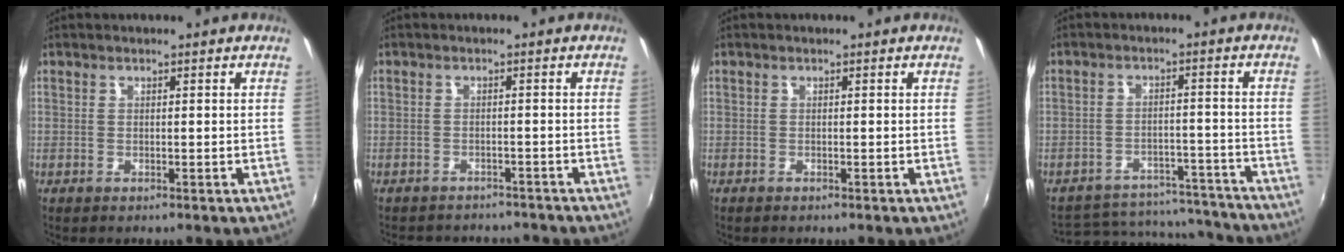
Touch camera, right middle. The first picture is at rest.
{"total": 8.5, "force": [-7.6, 2.8, 2.5], "torque": [-0.058, -0.013, -0.103]}
{"total": 0.5, "force": [-0.5, 0.2, 0.1], "torque": [-0.004, -0.003, -0.010]}
{"total": 17.3, "force": [-15.3, 6.5, 4.5], "torque": [-0.098, 0.038, -0.182]}